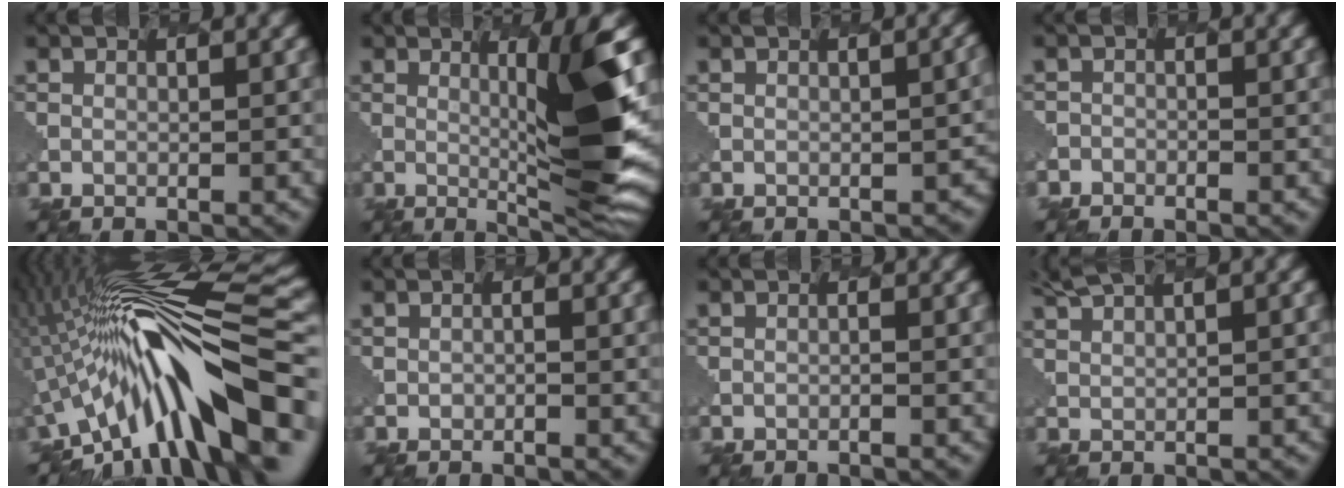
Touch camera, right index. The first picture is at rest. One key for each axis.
{"total": 6.5, "fx": 1.4, "fy": -0.2, "fz": 6.3, "tx": -0.117, "ty": -0.006, "tz": 0.016}
{"total": 3.6, "fx": -0.7, "fy": 1.7, "fz": 3.1, "tx": -0.024, "ty": -0.006, "tz": -0.005}
{"total": 3.4, "fx": -2.9, "fy": 1.2, "fz": -1.2, "tx": 0.011, "ty": 0.002, "tz": -0.048}
{"total": 11.1, "fx": -5.2, "fy": 3.2, "fz": 9.2, "tx": -0.174, "ty": 0.037, "tz": -0.114}
{"total": 1.3, "fx": -0.9, "fy": 0.1, "fz": -1.0, "tx": -0.008, "ty": -0.012, "tz": -0.014}
{"total": 1.3, "fx": -0.9, "fy": -0.4, "fz": -0.9, "tx": -0.004, "ty": -0.007, "tz": -0.013}
{"total": 4.8, "fx": 3.4, "fy": 1.7, "fz": 2.9, "tx": -0.071, "ty": 0.015, "tz": 0.050}